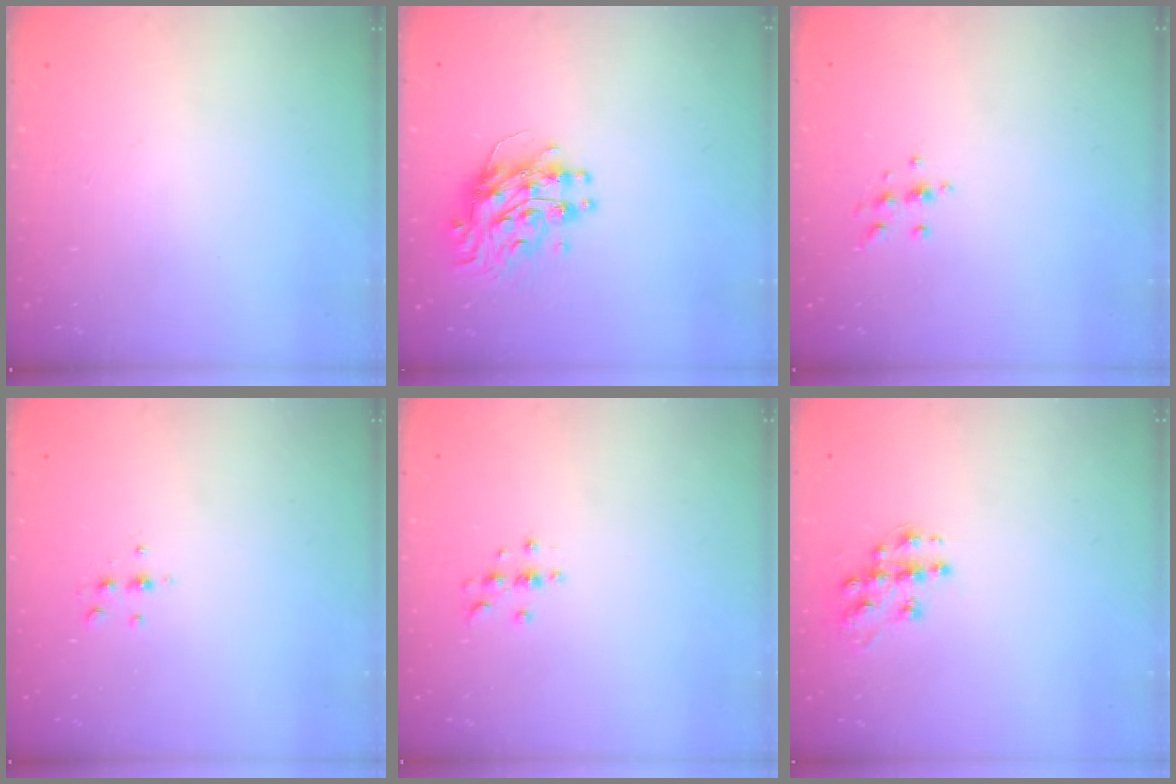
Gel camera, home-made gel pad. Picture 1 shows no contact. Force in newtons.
{"total": 10.4, "press": 10.4, "slide": 1.0}
{"total": 6.2, "press": 6.2, "slide": 0.8}
{"total": 5.3, "press": 5.2, "slide": 1.0}
{"total": 3.0, "press": 3.0, "slide": 0.4}
{"total": 11.4, "press": 11.4, "slide": 0.8}